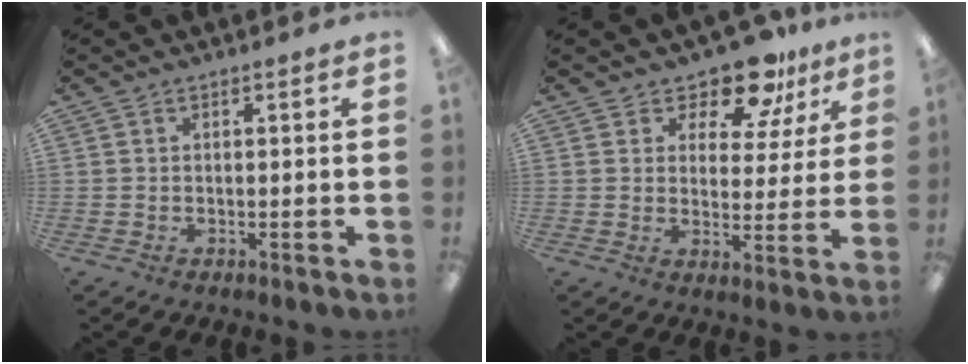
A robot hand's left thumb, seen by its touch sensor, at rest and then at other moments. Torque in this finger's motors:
{"motor_torque": [0.19, 0.32, -0.42, -0.03, -0.01]}